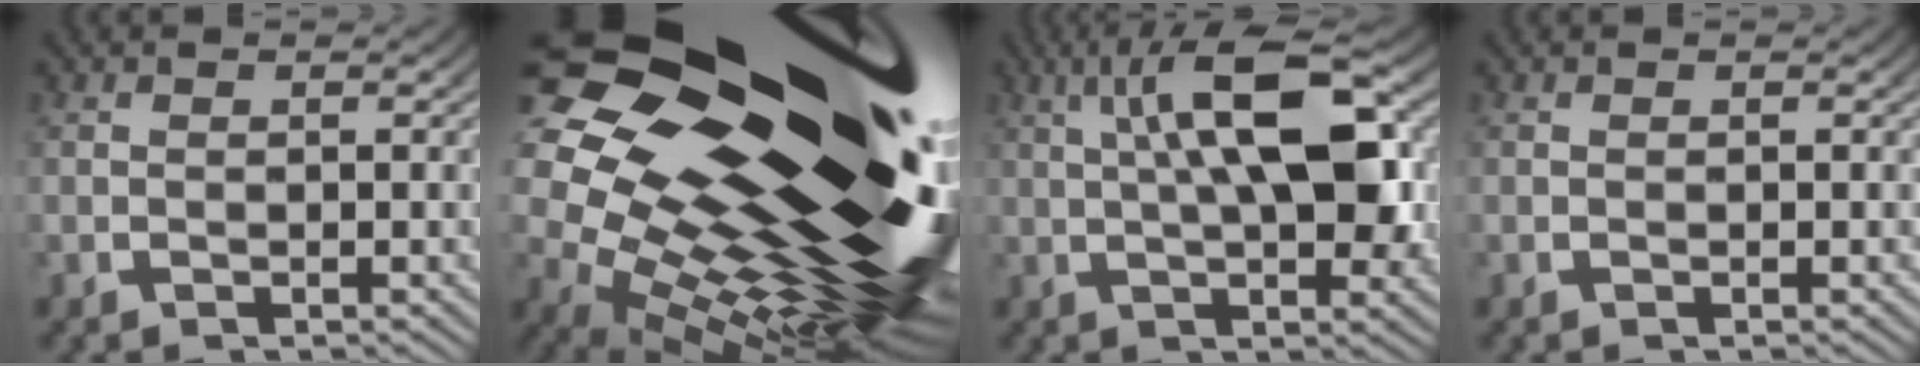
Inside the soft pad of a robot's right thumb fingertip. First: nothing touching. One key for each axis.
{"total": 42.6, "fx": -1.4, "fy": 26.2, "fz": 33.5, "tx": -0.510, "ty": -0.093, "tz": 0.016}
{"total": 10.3, "fx": 2.2, "fy": 4.2, "fz": 9.1, "tx": -0.133, "ty": 0.000, "tz": 0.034}
{"total": 0.0}